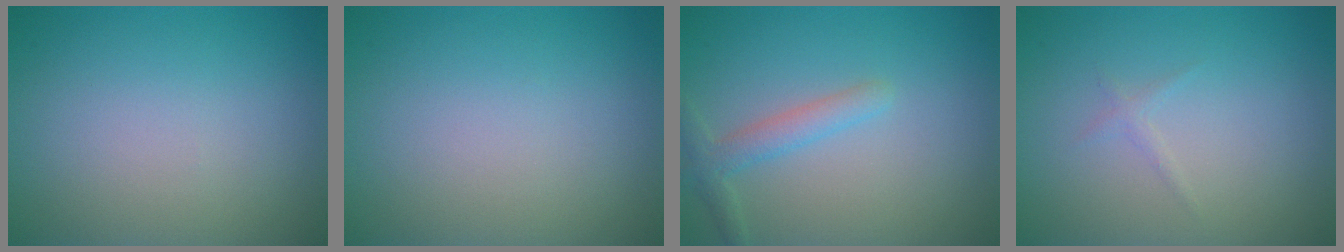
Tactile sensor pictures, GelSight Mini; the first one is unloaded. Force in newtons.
{"total": 0.0}
{"total": 2.2, "press": 2.2, "slide": 0.1}
{"total": 0.6, "press": 0.6, "slide": 0.1}